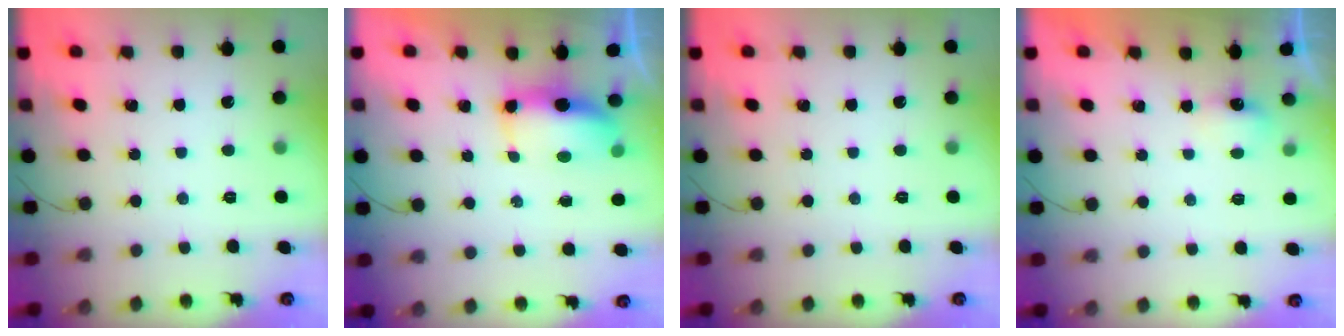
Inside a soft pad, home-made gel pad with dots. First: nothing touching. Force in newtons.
{"total": 7.1, "press": 7.0, "slide": 0.8}
{"total": 0.0}
{"total": 2.5, "press": 2.5, "slide": 0.6}